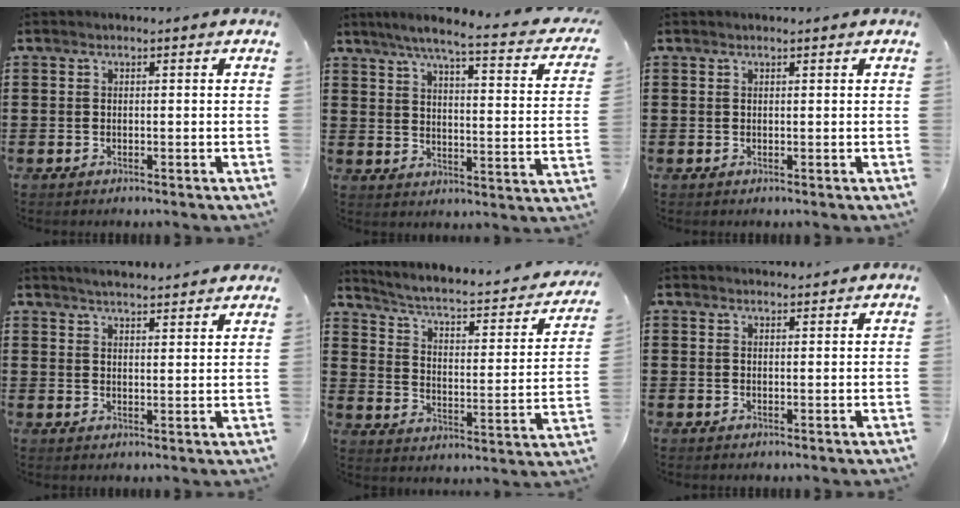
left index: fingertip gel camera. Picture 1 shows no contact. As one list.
[{"total": 6.0, "force": [4.6, -0.2, 3.9], "torque": [-0.089, -0.036, 0.068]}, {"total": 0.5, "force": [0.4, 0.0, 0.3], "torque": [-0.007, 0.000, 0.009]}, {"total": 3.4, "force": [3.4, -0.3, 0.5], "torque": [-0.019, -0.013, 0.060]}, {"total": 3.5, "force": [2.4, 0.8, 2.5], "torque": [-0.064, -0.029, 0.028]}, {"total": 1.4, "force": [1.4, 0.1, 0.1], "torque": [-0.005, 0.000, 0.027]}]